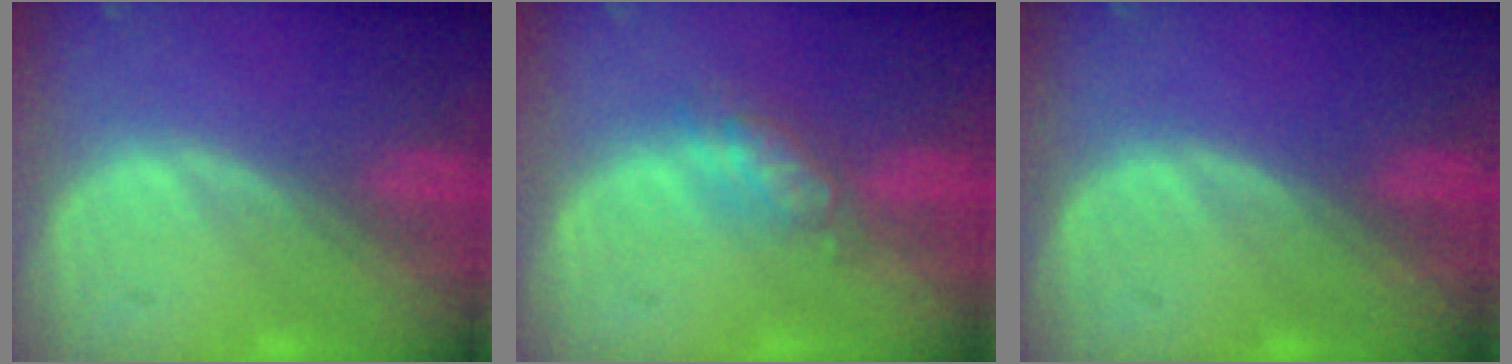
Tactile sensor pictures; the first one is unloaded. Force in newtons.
{"total": 4.6, "press": 4.1, "slide": 2.2}
{"total": 0.0}